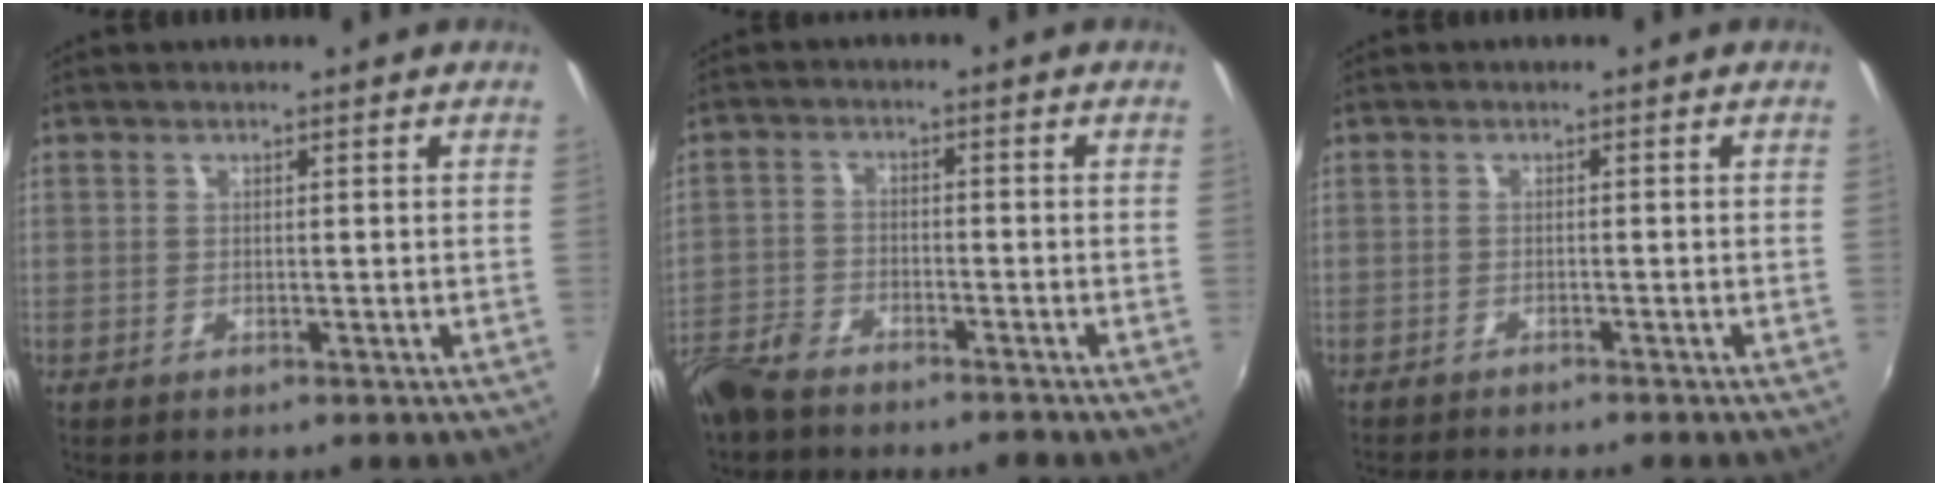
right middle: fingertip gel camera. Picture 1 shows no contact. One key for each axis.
{"total": 7.3, "fx": -6.2, "fy": 2.6, "fz": 2.8, "tx": -0.076, "ty": -0.009, "tz": -0.123}
{"total": 4.5, "fx": -4.2, "fy": -0.1, "fz": 1.6, "tx": -0.040, "ty": -0.014, "tz": -0.069}